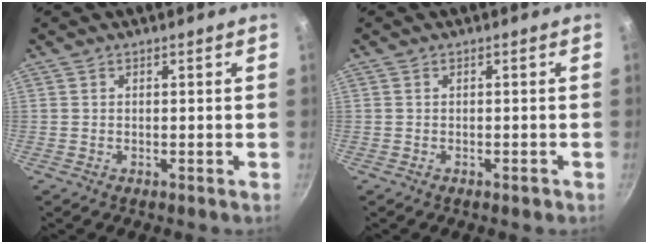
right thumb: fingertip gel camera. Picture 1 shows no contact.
{"total": 0.9, "force": [-0.5, 0.5, 0.5], "torque": [-0.006, 0.007, -0.005]}